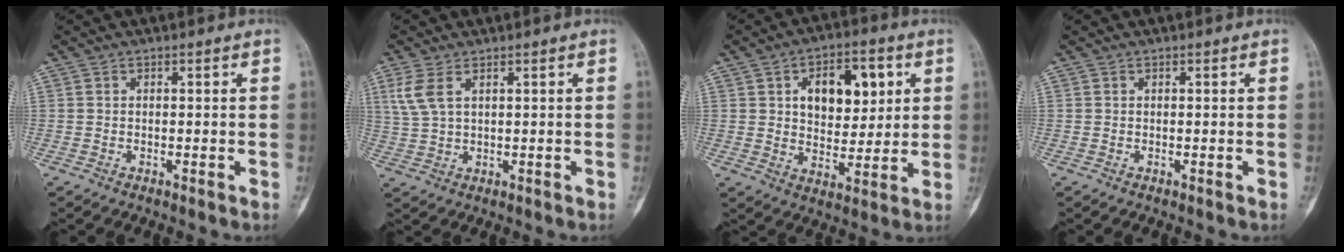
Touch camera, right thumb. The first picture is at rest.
{"total": 4.8, "force": [2.1, 2.2, 3.7], "torque": [-0.095, 0.004, 0.053]}
{"total": 13.0, "force": [3.8, 8.0, 9.5], "torque": [-0.090, -0.009, 0.061]}
{"total": 0.0}